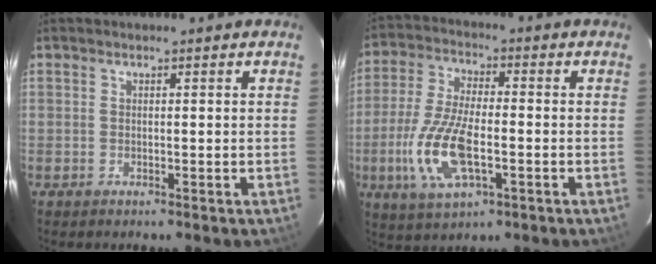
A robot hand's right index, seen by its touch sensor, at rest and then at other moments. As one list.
[{"total": 13.7, "force": [-3.8, 5.6, 11.9], "torque": [-0.257, -0.007, -0.072]}]